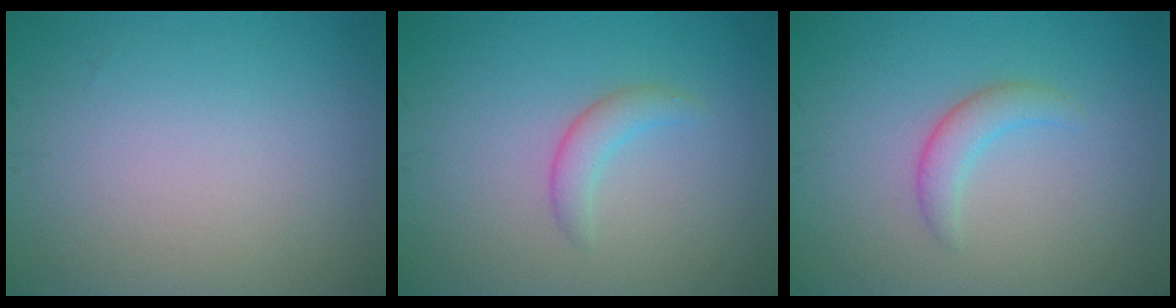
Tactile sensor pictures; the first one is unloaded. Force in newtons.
{"total": 1.8, "press": 1.8, "slide": 0.1}
{"total": 2.1, "press": 2.1, "slide": 0.2}